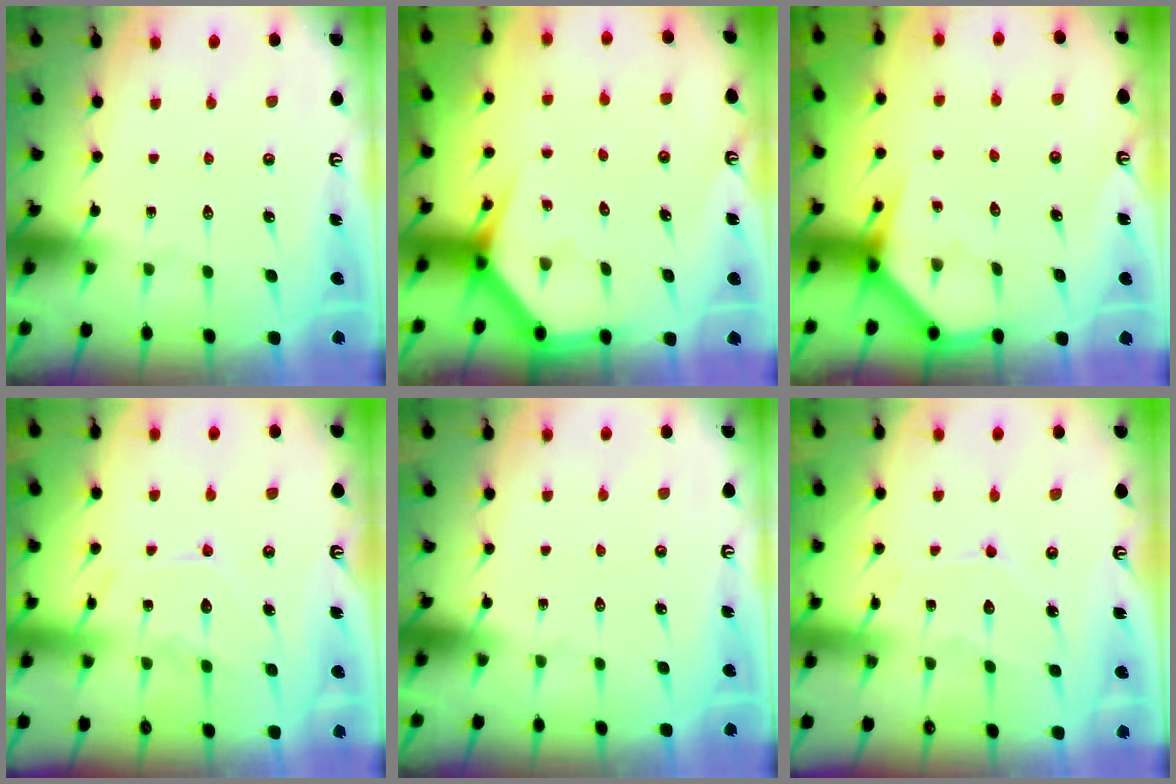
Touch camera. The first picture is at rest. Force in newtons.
{"total": 3.4, "press": 3.4, "slide": 0.2}
{"total": 3.8, "press": 3.8, "slide": 0.1}
{"total": 10.1, "press": 10.1, "slide": 0.7}
{"total": 0.0}
{"total": 6.0, "press": 6.0, "slide": 0.8}